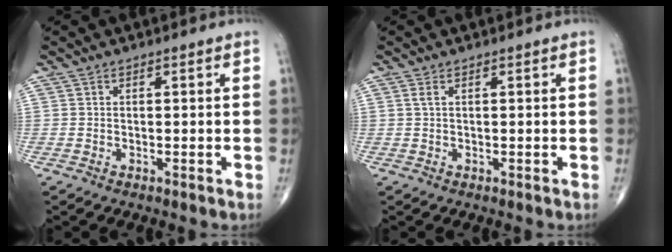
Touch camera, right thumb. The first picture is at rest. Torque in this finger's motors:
{"motor_torque": [-0.39, 0.29, 0.27, 0.14, 0.04]}